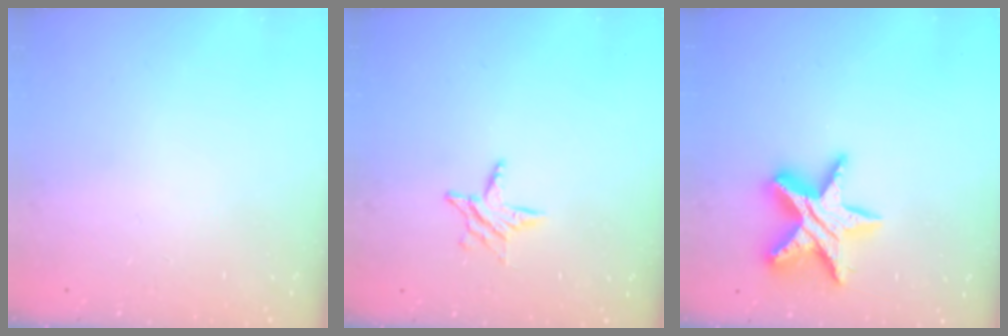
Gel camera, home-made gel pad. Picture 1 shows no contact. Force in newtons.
{"total": 6.3, "press": 6.2, "slide": 0.6}
{"total": 15.9, "press": 15.9, "slide": 1.4}